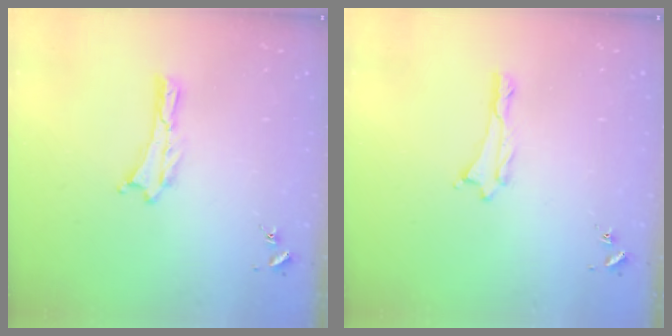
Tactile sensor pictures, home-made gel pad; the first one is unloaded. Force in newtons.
{"total": 0.6, "press": 0.5, "slide": 0.2}